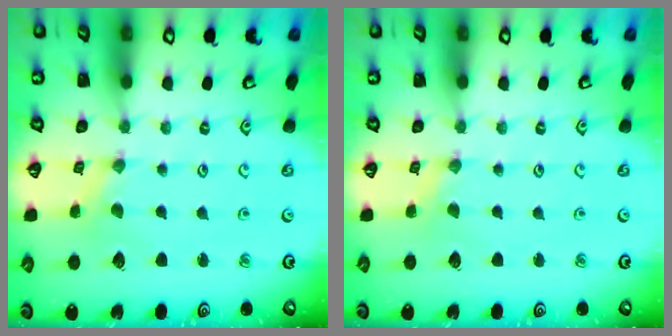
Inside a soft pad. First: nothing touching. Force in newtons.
{"total": 0.0}